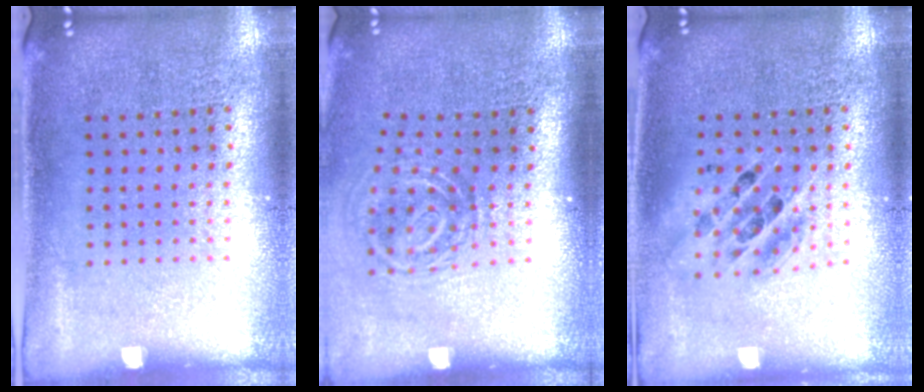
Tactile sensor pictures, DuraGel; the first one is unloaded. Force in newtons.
{"total": 1.8, "press": 1.2, "slide": 1.4}
{"total": 1.4, "press": 1.2, "slide": 0.7}